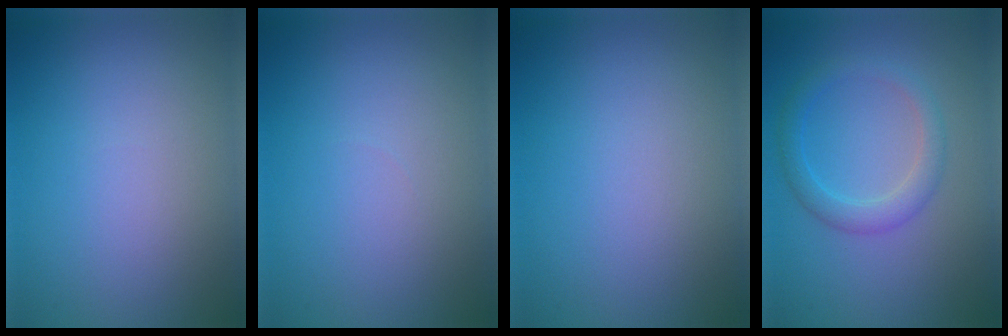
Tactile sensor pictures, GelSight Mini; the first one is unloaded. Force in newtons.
{"total": 0.0}
{"total": 0.0}
{"total": 2.6, "press": 2.6, "slide": 0.1}